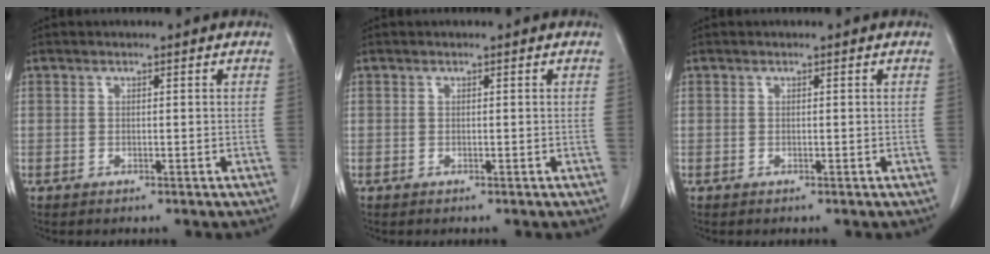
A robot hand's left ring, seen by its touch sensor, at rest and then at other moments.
{"total": 0.0}
{"total": 0.0}